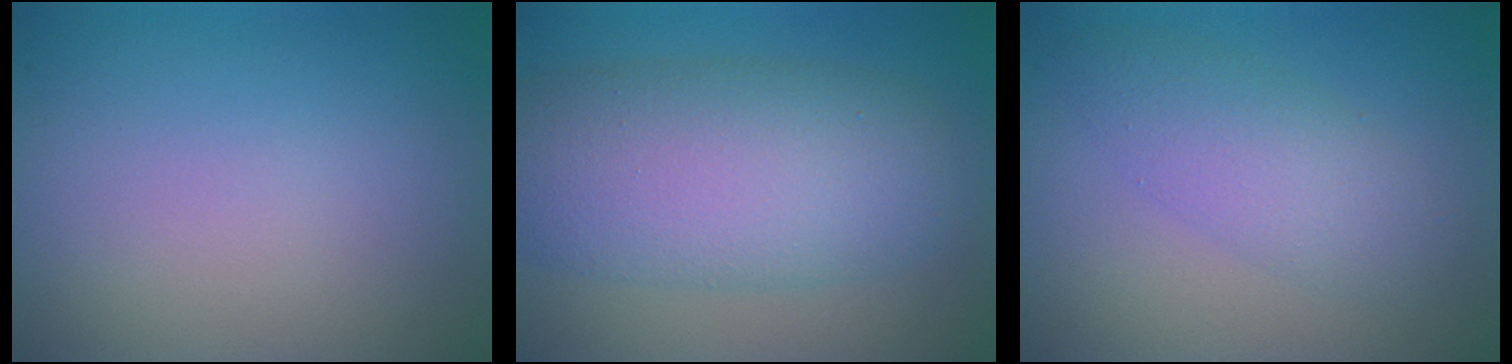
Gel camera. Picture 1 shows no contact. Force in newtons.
{"total": 9.1, "press": 9.1, "slide": 0.3}
{"total": 3.6, "press": 3.6, "slide": 0.1}